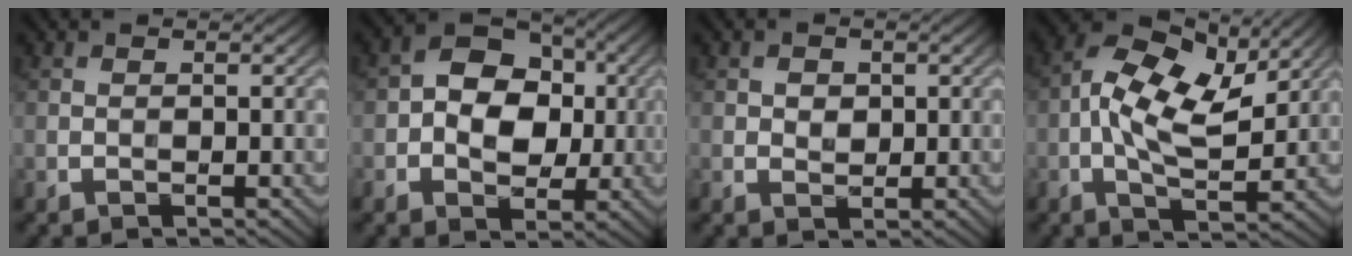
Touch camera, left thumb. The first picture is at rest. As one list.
[{"total": 8.4, "force": [0.1, 6.2, 5.7], "torque": [-0.090, 0.006, -0.014]}, {"total": 1.7, "force": [0.4, 1.4, 0.9], "torque": [-0.018, -0.003, 0.004]}, {"total": 10.8, "force": [1.6, 5.5, 9.1], "torque": [-0.181, 0.008, 0.024]}]